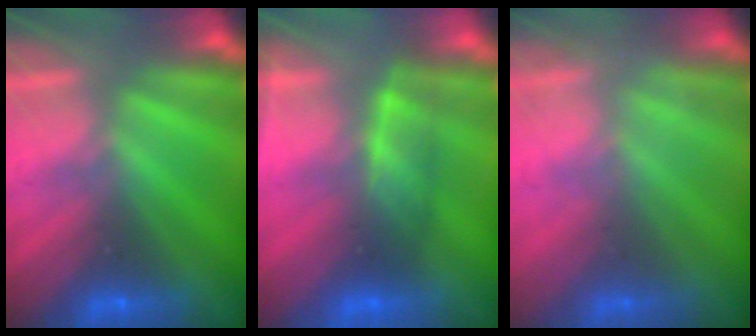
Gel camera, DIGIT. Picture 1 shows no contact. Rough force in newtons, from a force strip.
{"total": 3.8}
{"total": 2.7}